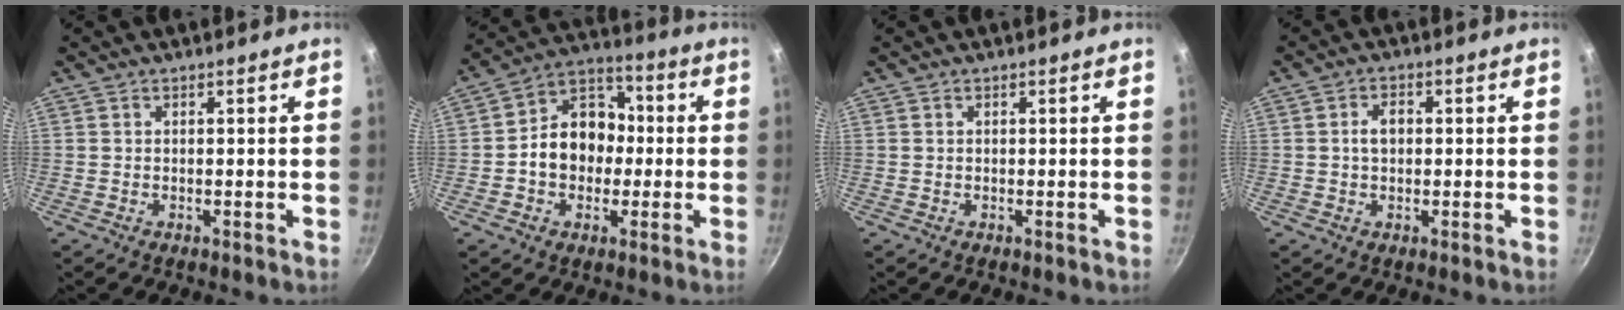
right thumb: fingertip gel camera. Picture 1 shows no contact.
{"total": 12.9, "force": [-0.9, 10.3, 7.7], "torque": [-0.076, 0.033, -0.033]}
{"total": 0.0}
{"total": 3.4, "force": [0.2, 2.4, 2.4], "torque": [-0.027, 0.010, 0.001]}